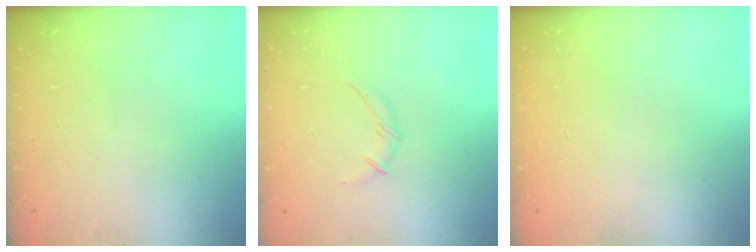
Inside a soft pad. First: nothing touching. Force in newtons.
{"total": 4.8, "press": 4.7, "slide": 1.0}
{"total": 0.0}